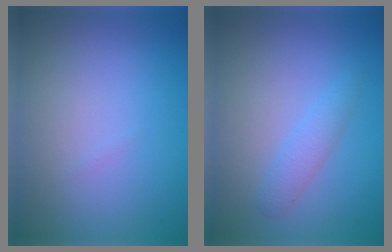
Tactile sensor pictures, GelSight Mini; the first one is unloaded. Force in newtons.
{"total": 1.6, "press": 1.6, "slide": 0.1}